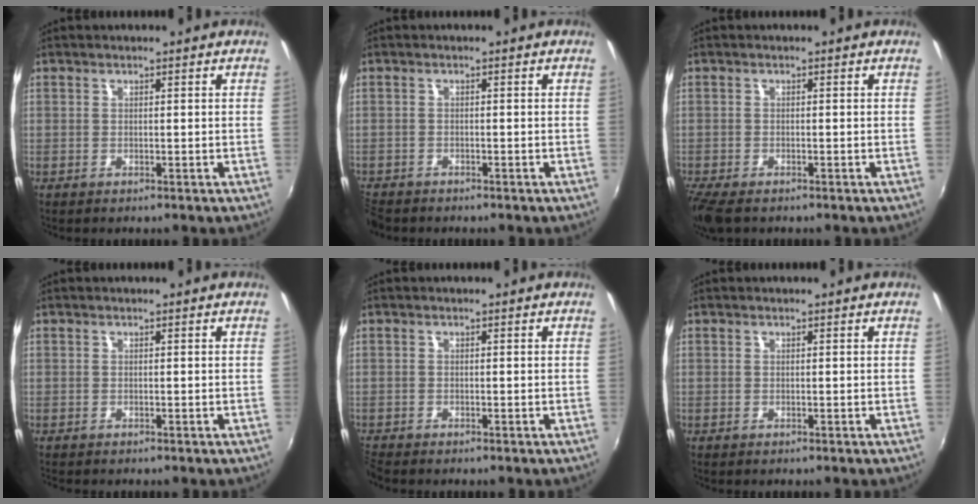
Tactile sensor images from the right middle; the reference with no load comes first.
{"total": 3.9, "force": [-3.5, 1.7, 0.8], "torque": [-0.036, -0.016, -0.068]}
{"total": 5.8, "force": [-4.4, 1.9, 3.2], "torque": [-0.081, -0.030, -0.085]}
{"total": 0.5, "force": [-0.5, 0.1, 0.1], "torque": [-0.002, -0.003, -0.009]}
{"total": 1.9, "force": [-1.8, 0.3, 0.3], "torque": [-0.013, -0.013, -0.040]}
{"total": 0.0}